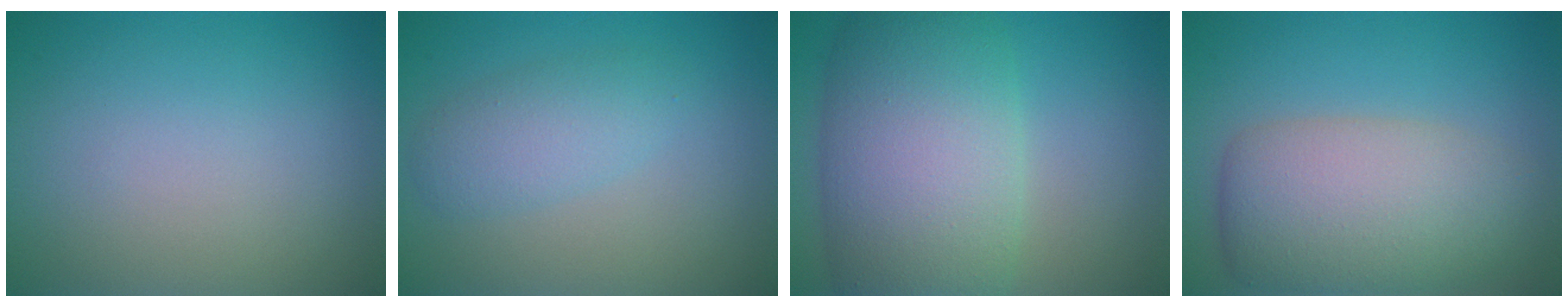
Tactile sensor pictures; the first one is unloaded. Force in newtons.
{"total": 2.8, "press": 2.8, "slide": 0.1}
{"total": 11.5, "press": 11.5, "slide": 0.6}
{"total": 7.7, "press": 7.7, "slide": 0.4}